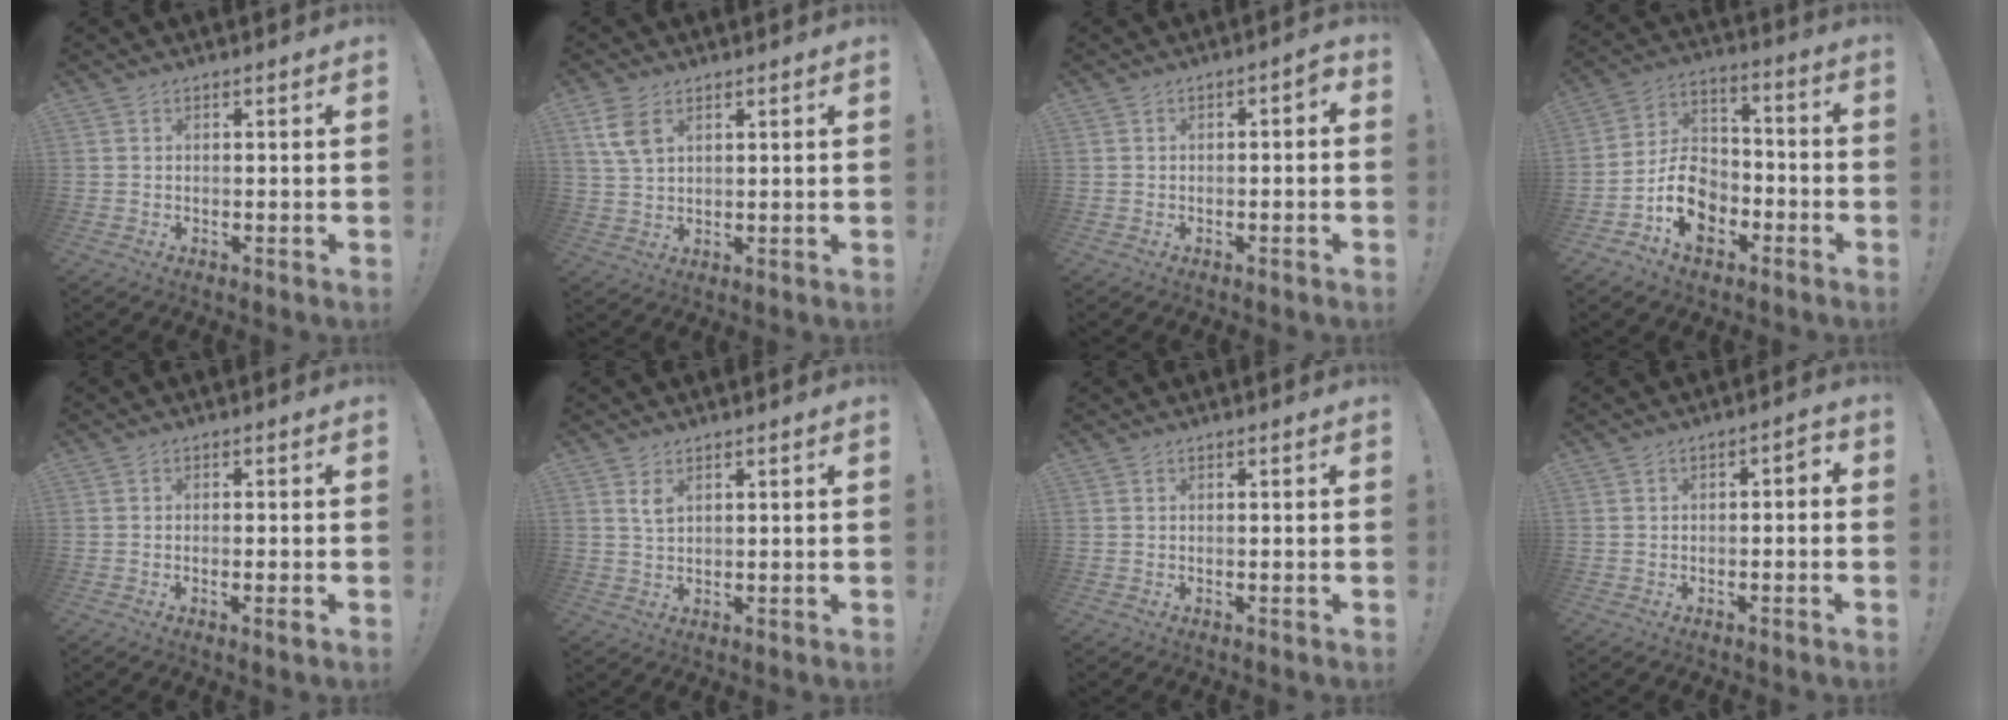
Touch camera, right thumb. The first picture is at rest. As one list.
[{"total": 6.9, "force": [3.4, 4.1, 4.4], "torque": [-0.082, -0.008, 0.064]}, {"total": 2.3, "force": [-1.5, 1.1, 1.3], "torque": [-0.019, 0.010, -0.028]}, {"total": 13.5, "force": [-5.9, 10.1, 6.6], "torque": [-0.099, 0.040, -0.102]}, {"total": 2.3, "force": [-0.8, -0.1, 2.1], "torque": [-0.036, -0.003, -0.013]}, {"total": 3.1, "force": [1.7, 1.7, 2.0], "torque": [-0.028, -0.008, 0.027]}, {"total": 0.0}, {"total": 2.6, "force": [-1.8, 1.4, 1.2], "torque": [-0.018, 0.012, -0.035]}]